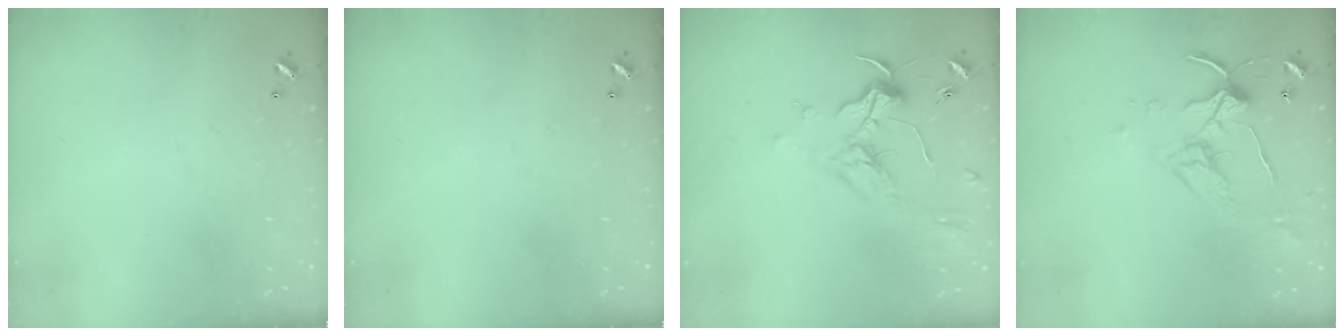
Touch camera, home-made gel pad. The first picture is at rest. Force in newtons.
{"total": 0.0}
{"total": 2.0, "press": 1.8, "slide": 0.7}
{"total": 4.6, "press": 4.5, "slide": 0.7}